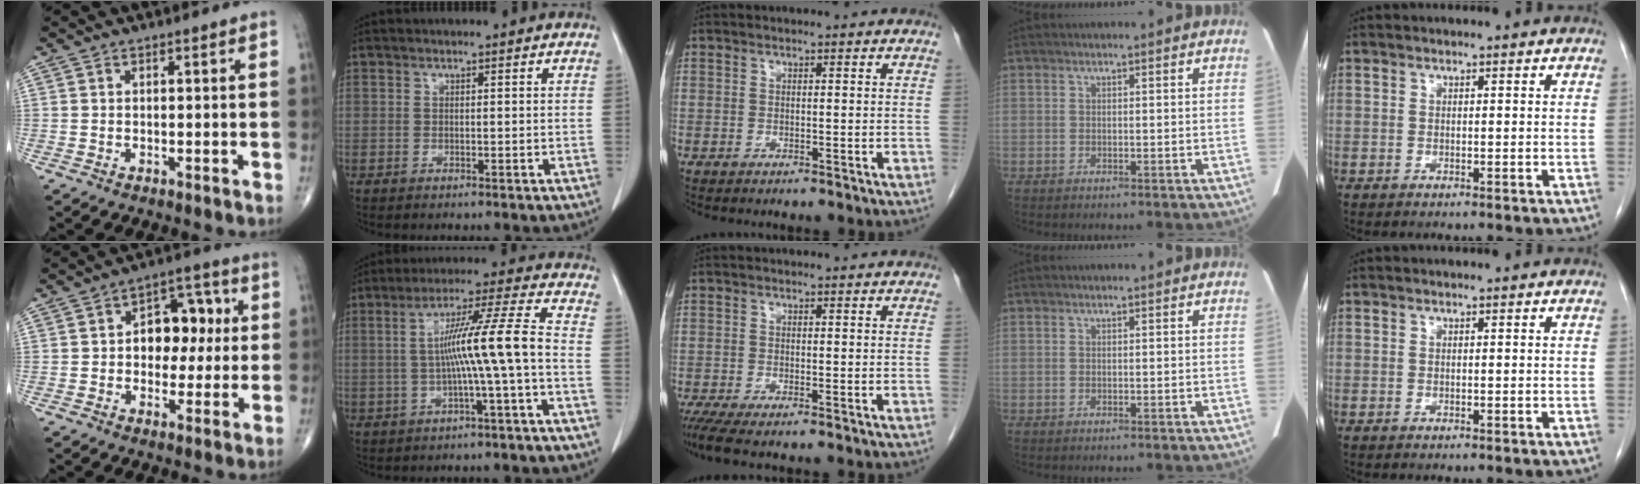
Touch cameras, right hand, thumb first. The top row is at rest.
{"thumb": {"total": 12.4, "force": [1.1, 8.5, 9.0], "torque": [-0.077, 0.026, 0.012]}, "index": {"total": 9.7, "force": [-1.3, -1.3, 9.5], "torque": [-0.162, 0.020, -0.018]}, "middle": {"total": 3.4, "force": [-2.4, 0.3, 2.3], "torque": [-0.047, -0.010, -0.047]}}